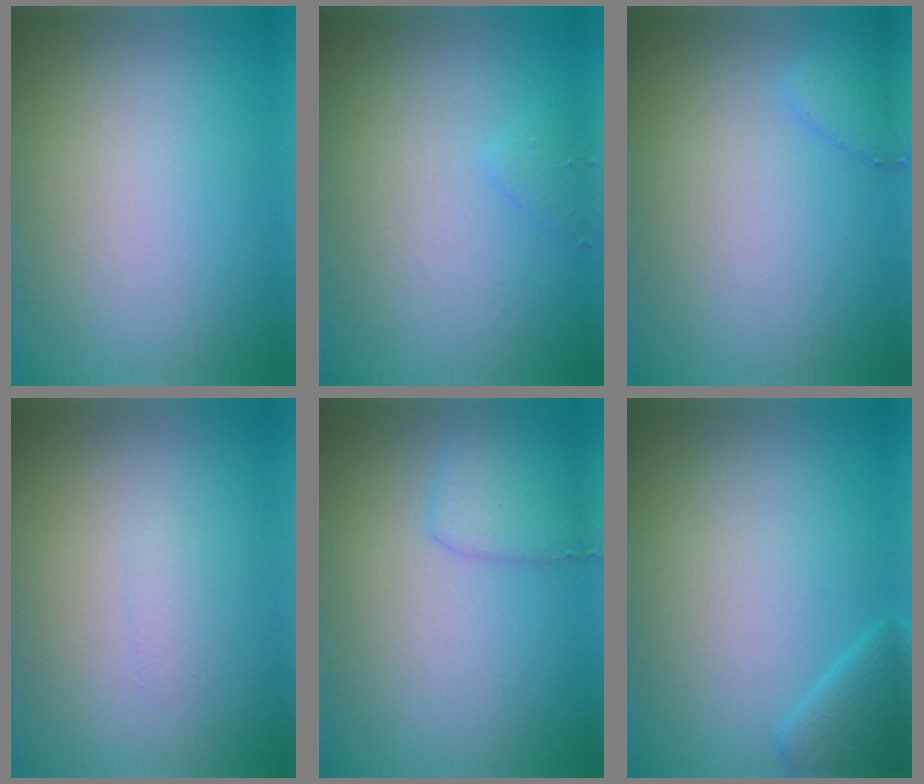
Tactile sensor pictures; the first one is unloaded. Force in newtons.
{"total": 0.9, "press": 0.9, "slide": 0.0}
{"total": 1.5, "press": 1.5, "slide": 0.1}
{"total": 0.8, "press": 0.8, "slide": 0.0}
{"total": 2.2, "press": 2.2, "slide": 0.1}
{"total": 2.3, "press": 2.3, "slide": 0.2}